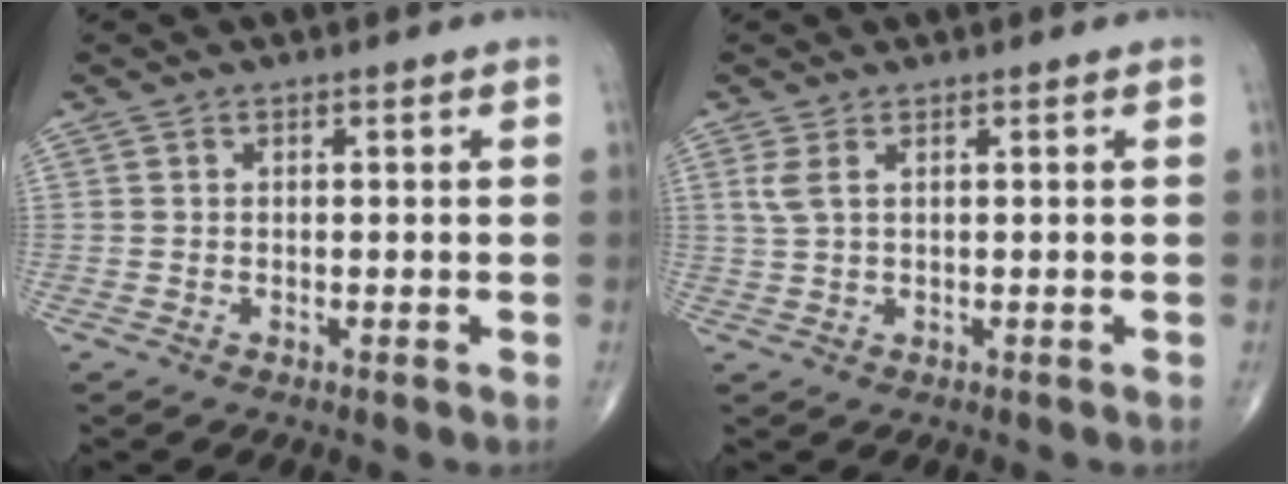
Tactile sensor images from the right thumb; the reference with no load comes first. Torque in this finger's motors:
{"motor_torque": [-0.15, 0.22, 0.44, 0.20, 0.00]}